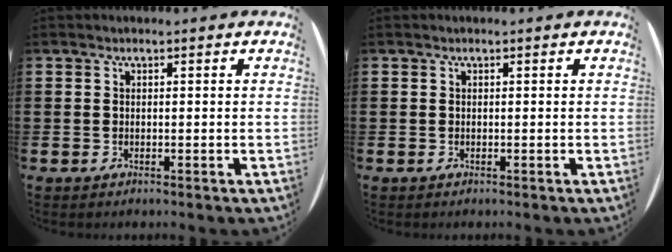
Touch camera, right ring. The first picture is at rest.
{"total": 0.0}